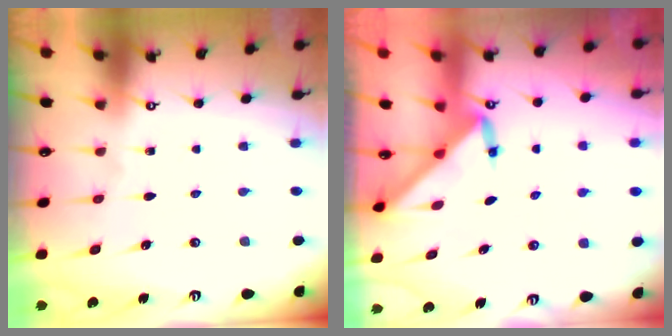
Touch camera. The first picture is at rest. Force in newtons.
{"total": 3.3, "press": 3.3, "slide": 0.2}